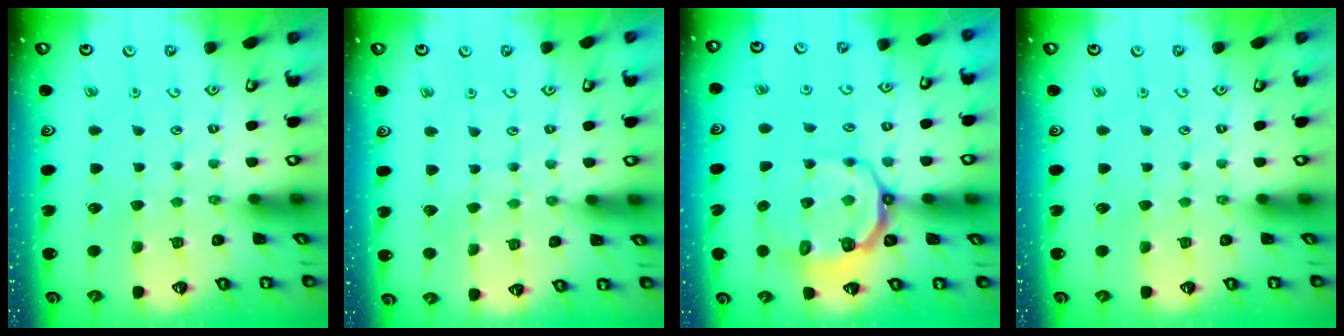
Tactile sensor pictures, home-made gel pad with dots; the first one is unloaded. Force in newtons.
{"total": 3.9, "press": 3.9, "slide": 0.4}
{"total": 9.6, "press": 9.1, "slide": 3.1}
{"total": 0.0}